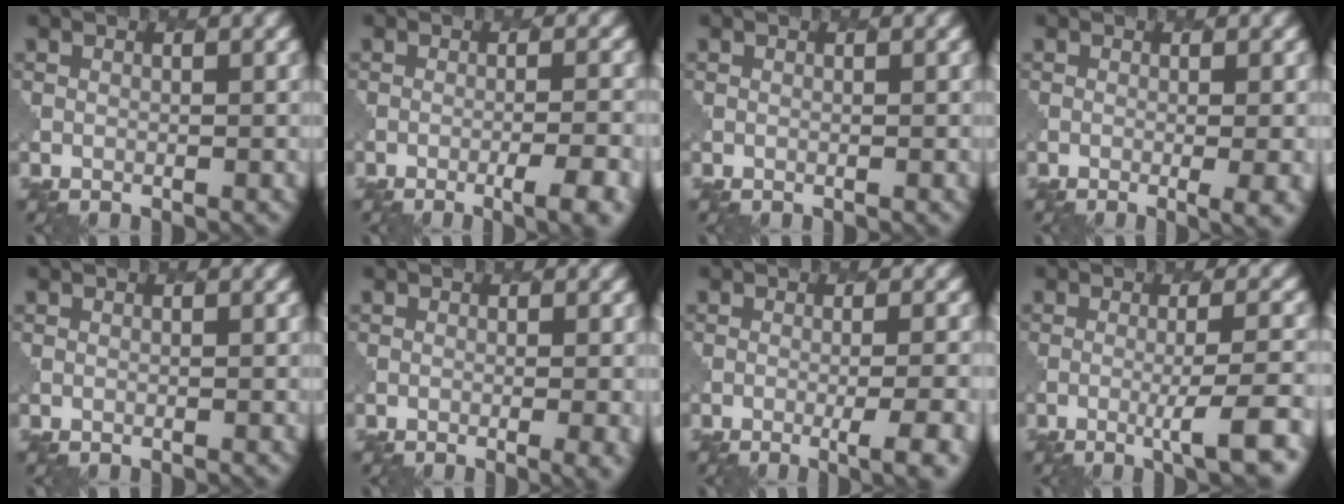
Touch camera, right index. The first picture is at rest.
{"total": 5.3, "force": [-2.7, 1.5, 4.3], "torque": [-0.047, 0.009, -0.030]}
{"total": 0.0}
{"total": 4.4, "force": [-0.8, 1.7, 4.0], "torque": [-0.032, 0.001, -0.008]}
{"total": 0.0}
{"total": 3.2, "force": [-0.8, 1.1, 2.9], "torque": [-0.025, 0.001, -0.011]}
{"total": 5.5, "force": [-1.9, 1.8, 4.8], "torque": [-0.044, 0.006, -0.019]}
{"total": 4.6, "force": [-1.6, 0.4, 4.3], "torque": [-0.062, 0.005, -0.037]}